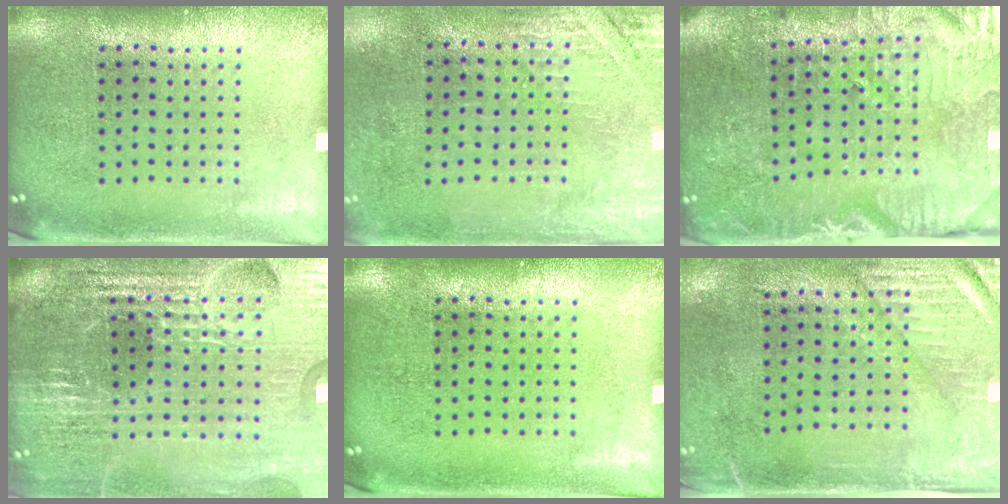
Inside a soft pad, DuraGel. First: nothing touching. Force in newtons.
{"total": 2.7, "press": 2.5, "slide": 1.1}
{"total": 3.8, "press": 3.8, "slide": 0.5}
{"total": 5.4, "press": 5.0, "slide": 2.2}
{"total": 0.0}
{"total": 3.0, "press": 2.5, "slide": 1.6}